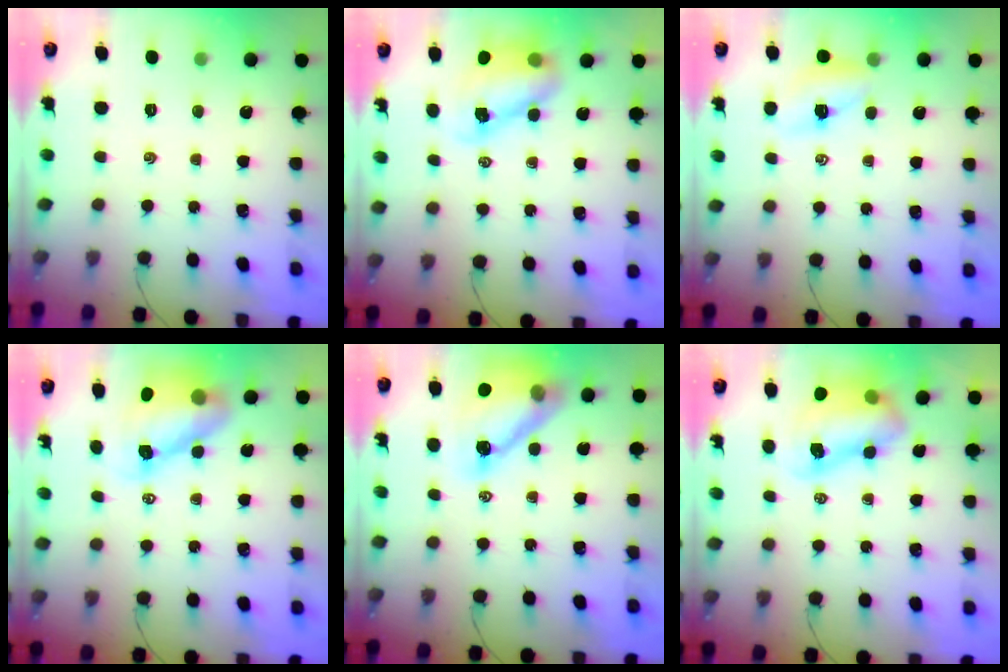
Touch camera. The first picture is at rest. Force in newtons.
{"total": 8.2, "press": 8.1, "slide": 1.7}
{"total": 6.0, "press": 5.9, "slide": 0.8}
{"total": 9.0, "press": 8.6, "slide": 2.4}
{"total": 14.8, "press": 14.1, "slide": 4.2}
{"total": 9.9, "press": 9.6, "slide": 2.1}